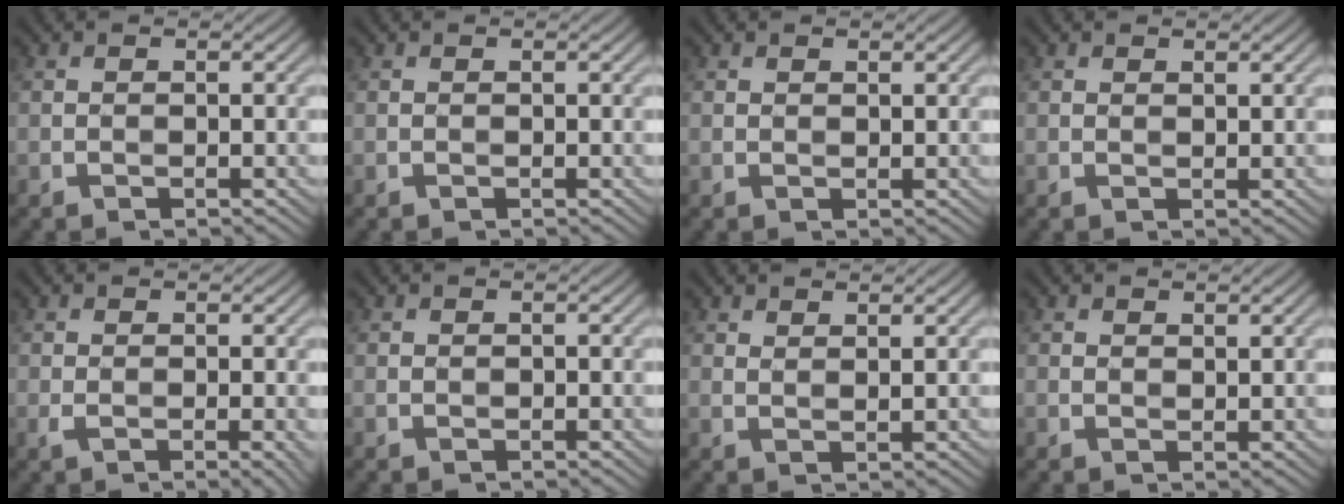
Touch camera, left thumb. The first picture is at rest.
{"total": 0.0}
{"total": 1.1, "force": [0.8, 0.5, 0.5], "torque": [-0.006, 0.002, 0.020]}
{"total": 1.2, "force": [0.9, 0.5, 0.6], "torque": [-0.008, 0.001, 0.021]}
{"total": 2.7, "force": [0.2, 0.9, 2.6], "torque": [-0.047, 0.003, 0.001]}
{"total": 0.0}
{"total": 2.5, "force": [2.1, 0.6, 1.3], "torque": [-0.016, -0.003, 0.037]}
{"total": 1.8, "force": [1.3, 0.8, 0.9], "torque": [-0.010, 0.000, 0.029]}